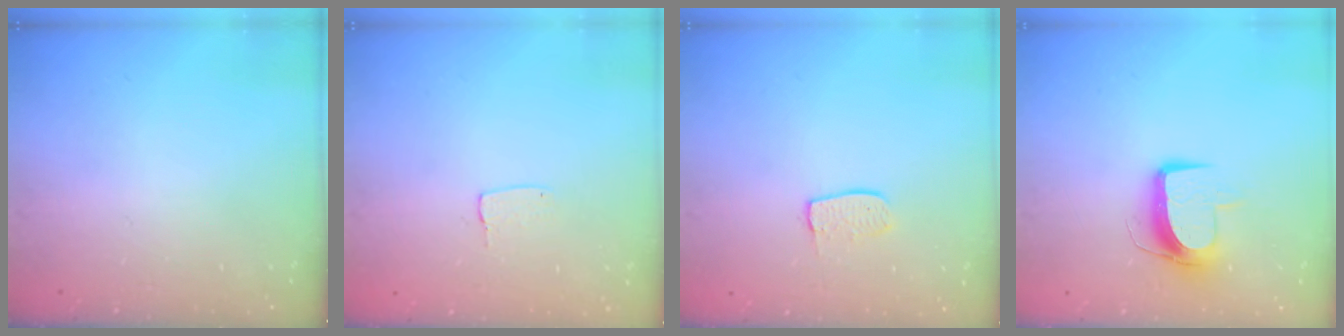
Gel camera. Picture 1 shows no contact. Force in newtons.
{"total": 3.2, "press": 3.2, "slide": 0.2}
{"total": 6.6, "press": 6.5, "slide": 0.4}
{"total": 9.9, "press": 9.9, "slide": 0.6}